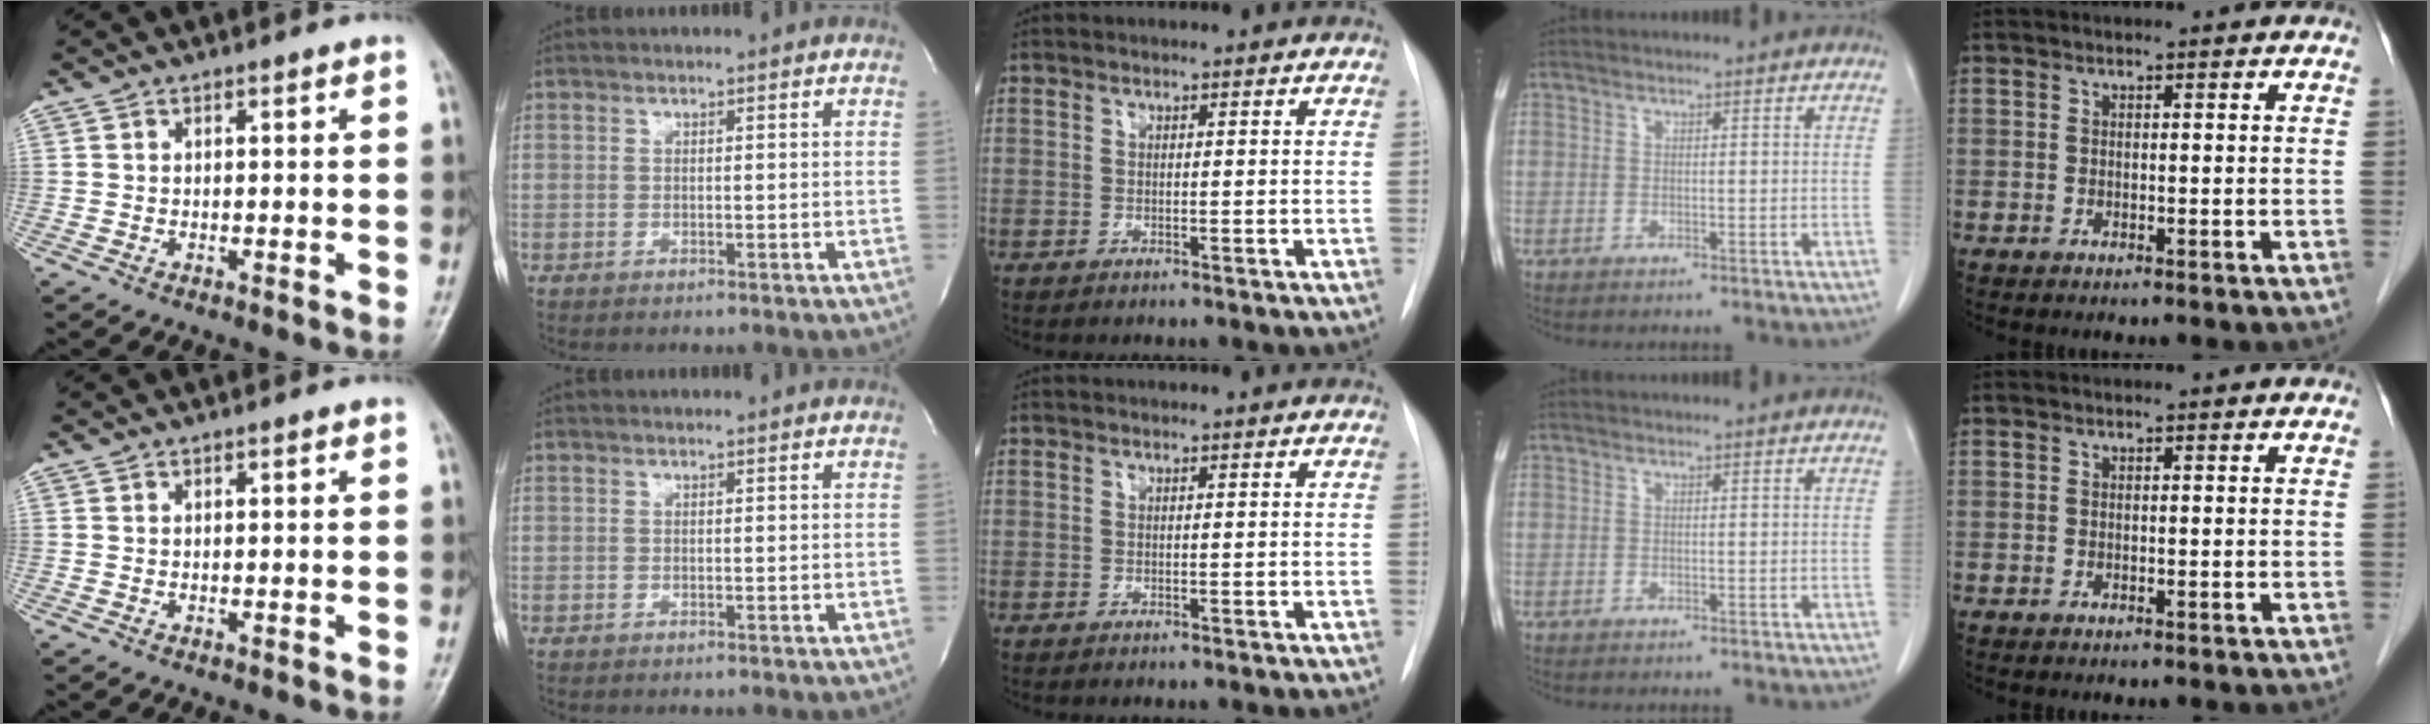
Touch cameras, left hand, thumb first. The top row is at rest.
{}